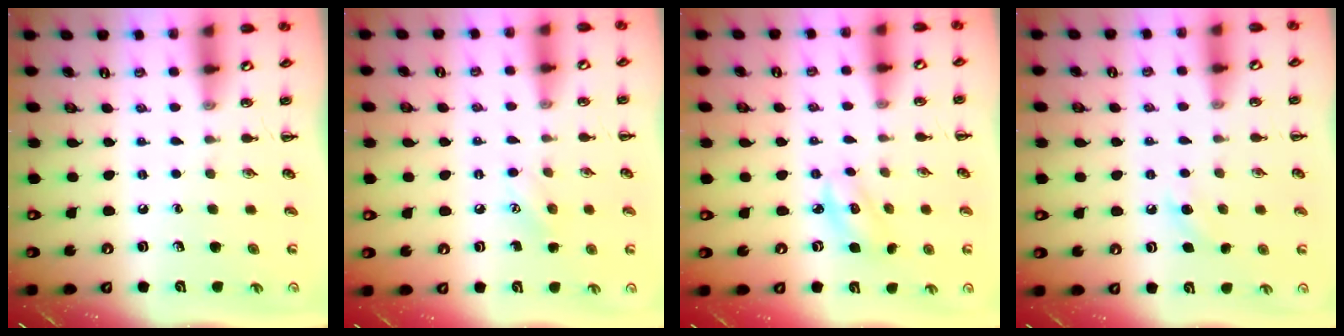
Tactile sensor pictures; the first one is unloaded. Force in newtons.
{"total": 5.5, "press": 5.3, "slide": 1.3}
{"total": 2.9, "press": 2.8, "slide": 0.6}
{"total": 4.4, "press": 4.2, "slide": 1.2}